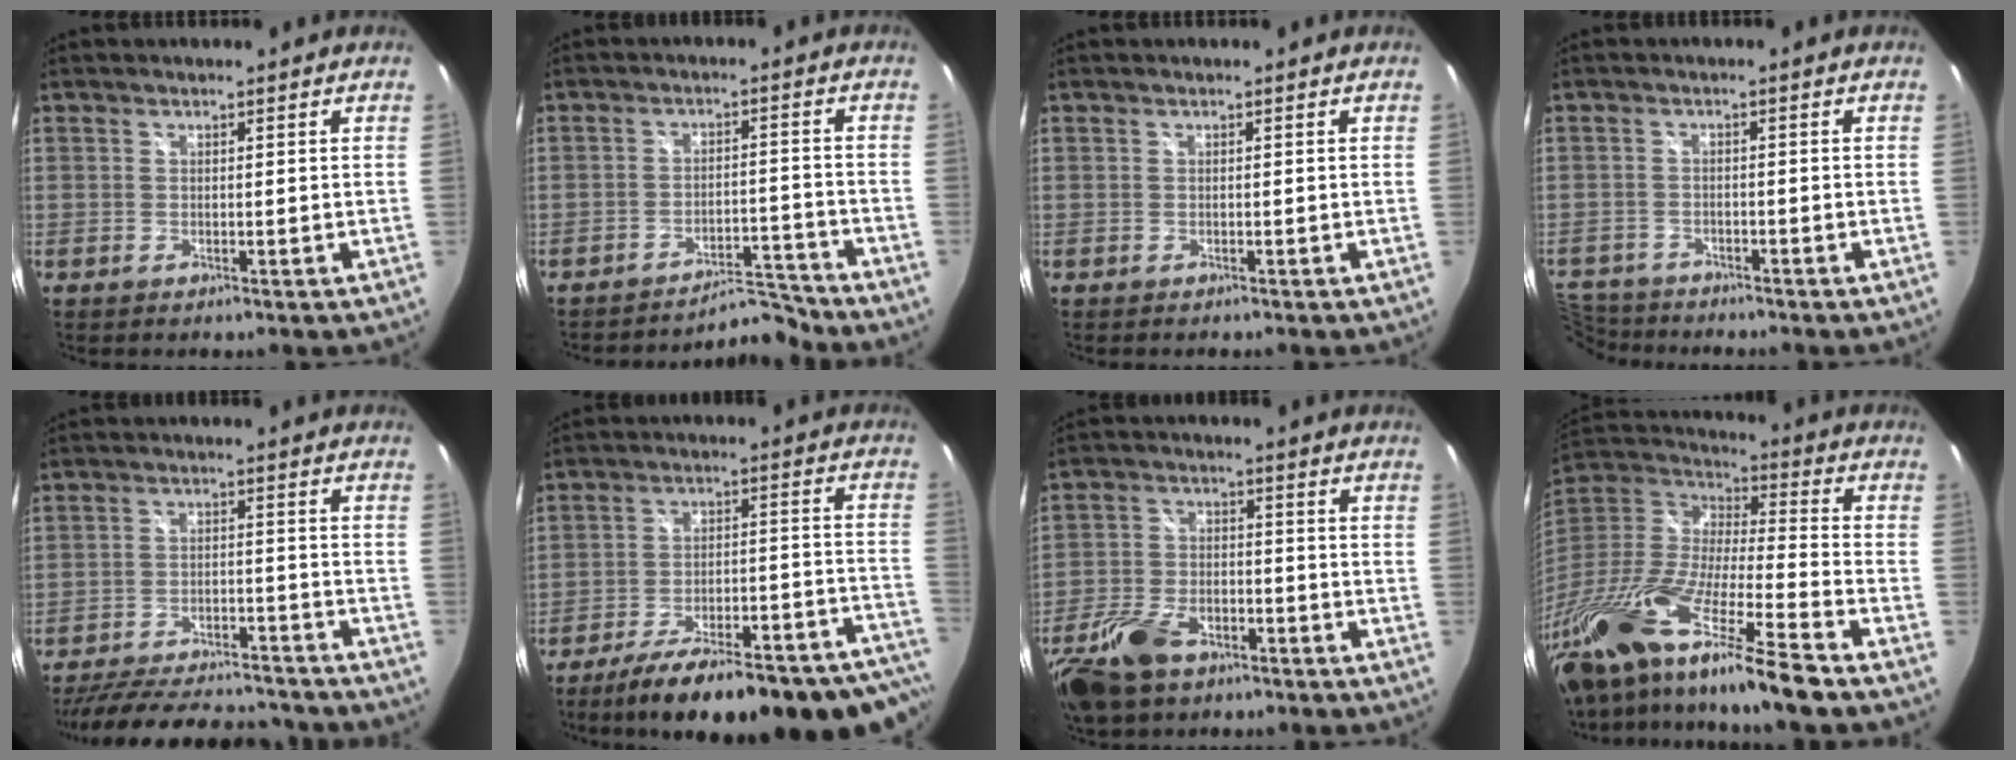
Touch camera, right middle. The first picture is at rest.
{"total": 6.1, "force": [-6.1, 0.2, -0.4], "torque": [0.004, 0.022, -0.094]}
{"total": 0.0}
{"total": 7.6, "force": [-6.8, 3.1, 1.4], "torque": [-0.064, 0.000, -0.129]}
{"total": 25.0, "force": [-21.8, 6.8, 10.3], "torque": [-0.203, -0.007, -0.292]}
{"total": 29.6, "force": [-25.4, 5.8, 14.0], "torque": [-0.184, -0.026, -0.341]}
{"total": 11.0, "force": [-6.9, 6.1, 5.9], "torque": [-0.150, -0.006, -0.130]}
{"total": 30.4, "force": [-21.9, 3.8, 20.8], "torque": [-0.376, -0.059, -0.391]}